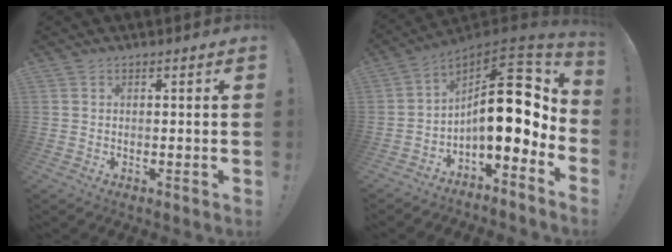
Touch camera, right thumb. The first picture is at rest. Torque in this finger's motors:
{"motor_torque": [2.28, 2.73, 1.36, -1.41, 0.15]}